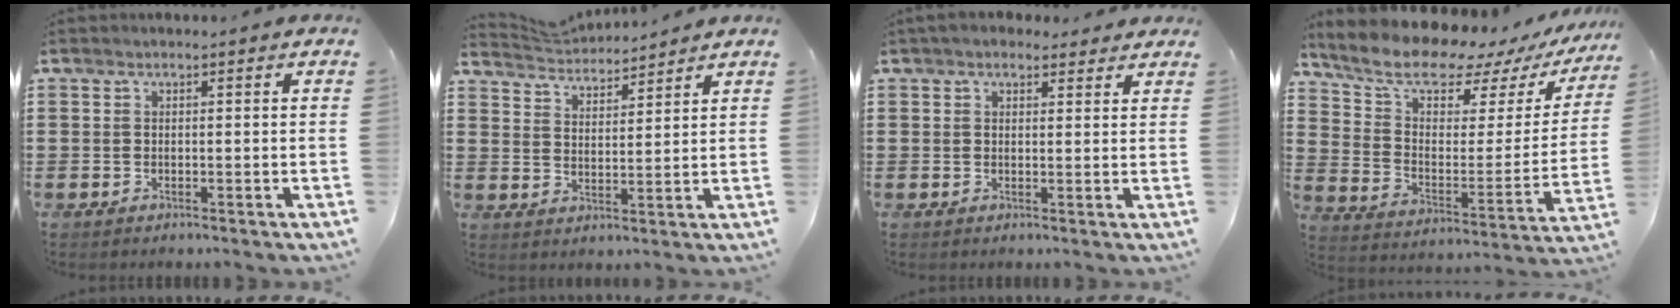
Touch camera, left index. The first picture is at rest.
{"total": 4.0, "force": [3.9, 0.5, 0.1], "torque": [-0.019, -0.017, 0.072]}
{"total": 2.8, "force": [2.2, 1.4, 0.9], "torque": [-0.024, 0.003, 0.040]}
{"total": 11.2, "force": [9.5, 3.2, 5.0], "torque": [-0.121, -0.065, 0.160]}